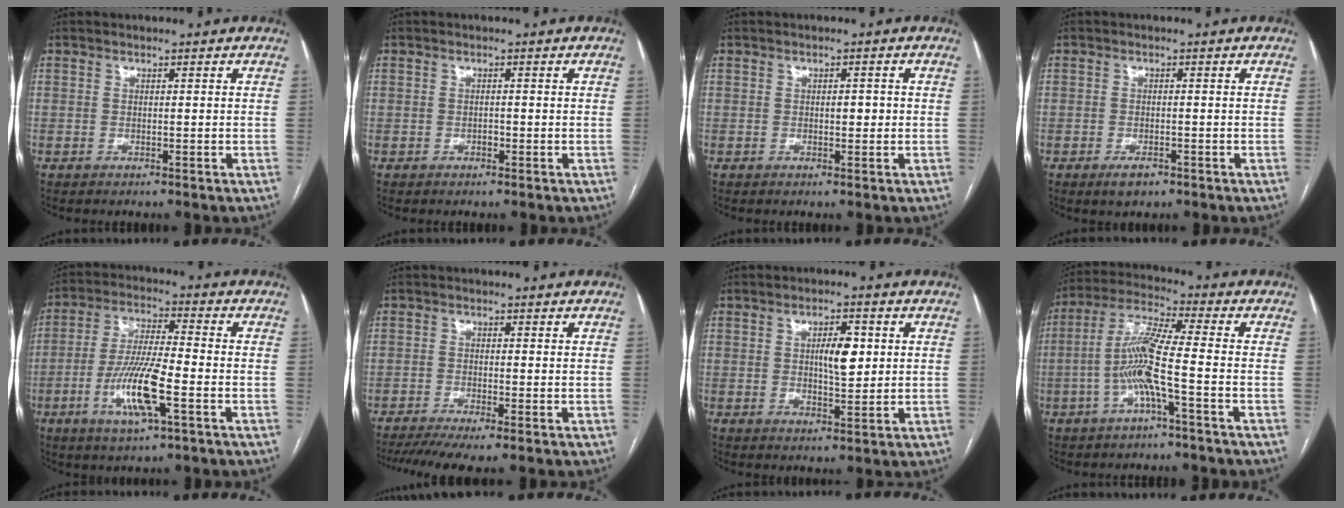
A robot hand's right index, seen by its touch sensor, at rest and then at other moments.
{"total": 0.7, "force": [-0.4, 0.5, 0.4], "torque": [-0.008, 0.002, -0.005]}
{"total": 1.6, "force": [-0.1, 0.8, 1.4], "torque": [-0.019, 0.002, -0.001]}
{"total": 2.5, "force": [-1.5, 1.3, 1.4], "torque": [-0.024, 0.000, -0.019]}
{"total": 11.3, "force": [-4.0, 1.6, 10.4], "torque": [-0.208, -0.009, -0.073]}
{"total": 5.7, "force": [-4.1, 0.4, 3.9], "torque": [-0.064, -0.009, -0.070]}
{"total": 5.3, "force": [1.0, 1.9, 4.9], "torque": [-0.077, 0.004, 0.018]}
{"total": 9.2, "force": [-2.5, 0.1, 8.9], "torque": [-0.185, 0.013, -0.055]}